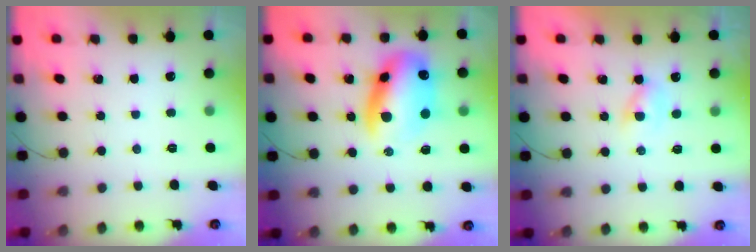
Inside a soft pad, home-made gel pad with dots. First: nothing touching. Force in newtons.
{"total": 14.9, "press": 14.5, "slide": 3.7}
{"total": 1.7, "press": 1.5, "slide": 0.7}